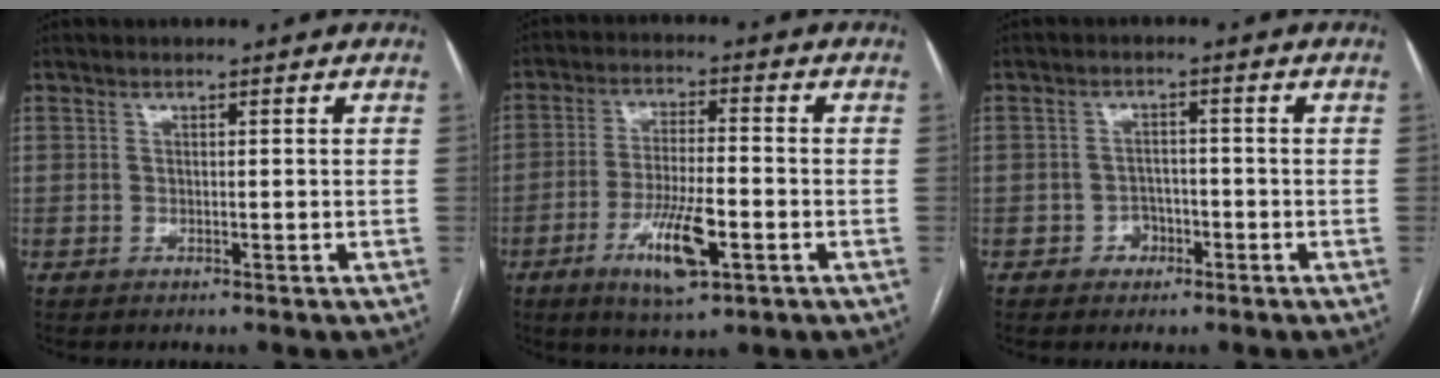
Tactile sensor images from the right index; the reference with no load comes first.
{"total": 9.8, "force": [-4.0, 2.2, 8.7], "torque": [-0.165, -0.010, -0.065]}
{"total": 2.8, "force": [-1.4, 2.2, 0.9], "torque": [-0.003, 0.011, -0.021]}